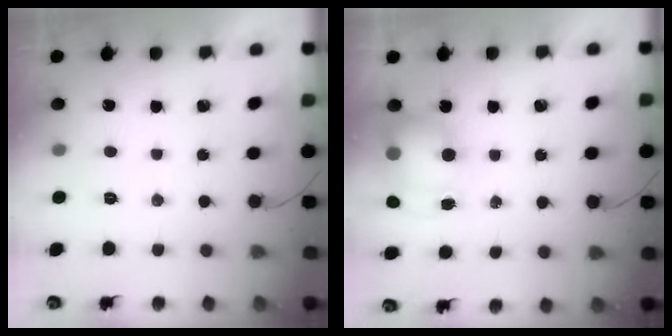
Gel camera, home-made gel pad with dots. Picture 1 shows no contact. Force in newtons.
{"total": 8.0, "press": 7.9, "slide": 1.3}